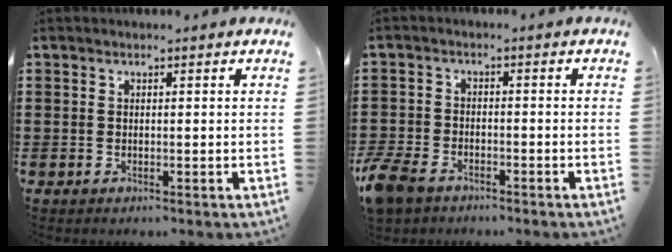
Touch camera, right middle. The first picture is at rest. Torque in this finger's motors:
{"motor_torque": [1.02, 0.66, 0.55, 0.17]}